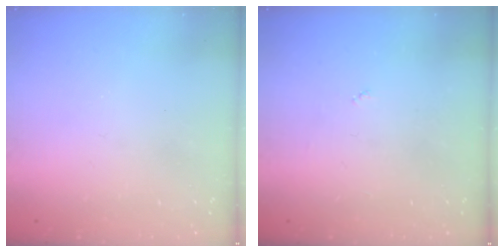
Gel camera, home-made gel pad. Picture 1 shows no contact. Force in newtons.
{"total": 2.7, "press": 2.7, "slide": 0.4}